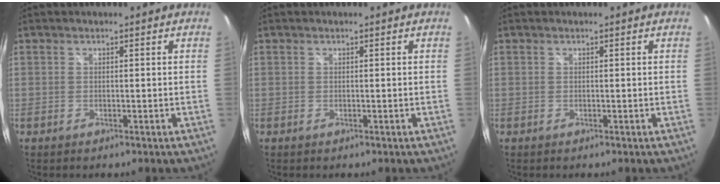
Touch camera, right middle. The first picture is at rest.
{"total": 0.0}
{"total": 0.0}